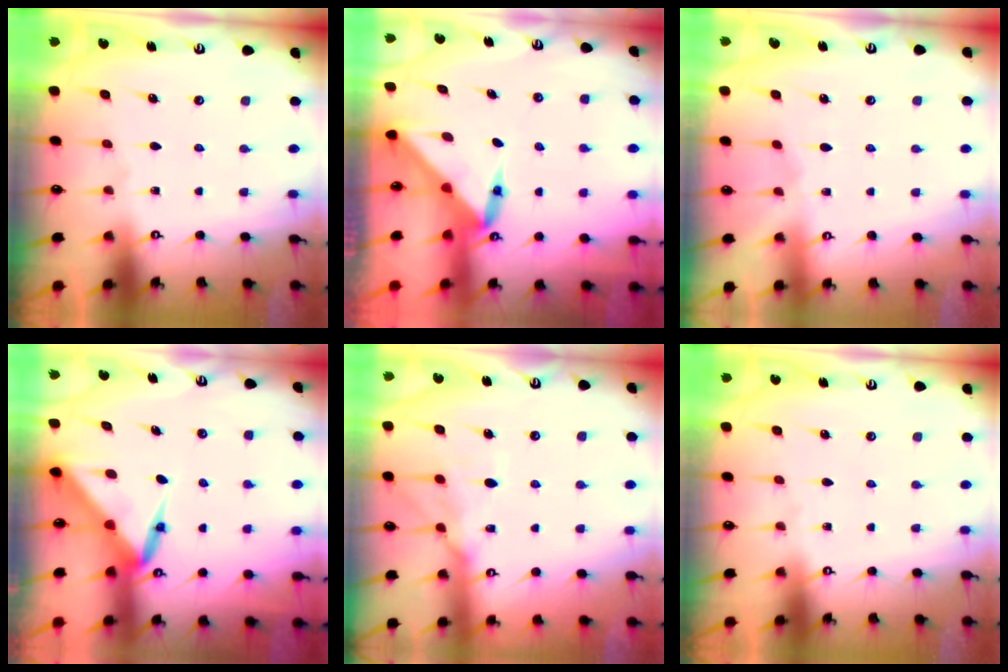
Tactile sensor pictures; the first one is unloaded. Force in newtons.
{"total": 4.2, "press": 4.2, "slide": 0.3}
{"total": 2.4, "press": 2.4, "slide": 0.5}
{"total": 5.9, "press": 5.9, "slide": 0.4}
{"total": 12.2, "press": 12.1, "slide": 1.2}
{"total": 0.0}